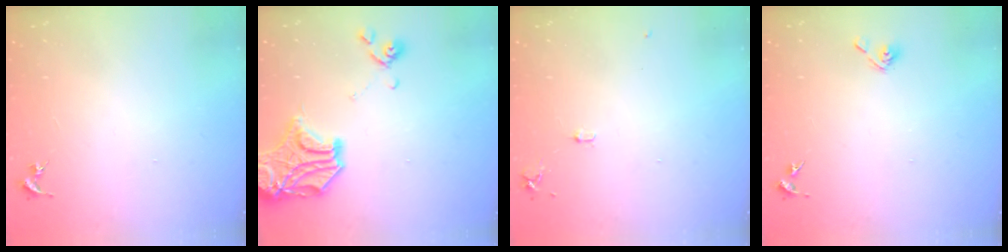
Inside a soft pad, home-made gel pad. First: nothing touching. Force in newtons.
{"total": 15.9, "press": 15.6, "slide": 2.9}
{"total": 5.2, "press": 5.1, "slide": 0.6}
{"total": 5.3, "press": 4.9, "slide": 2.0}